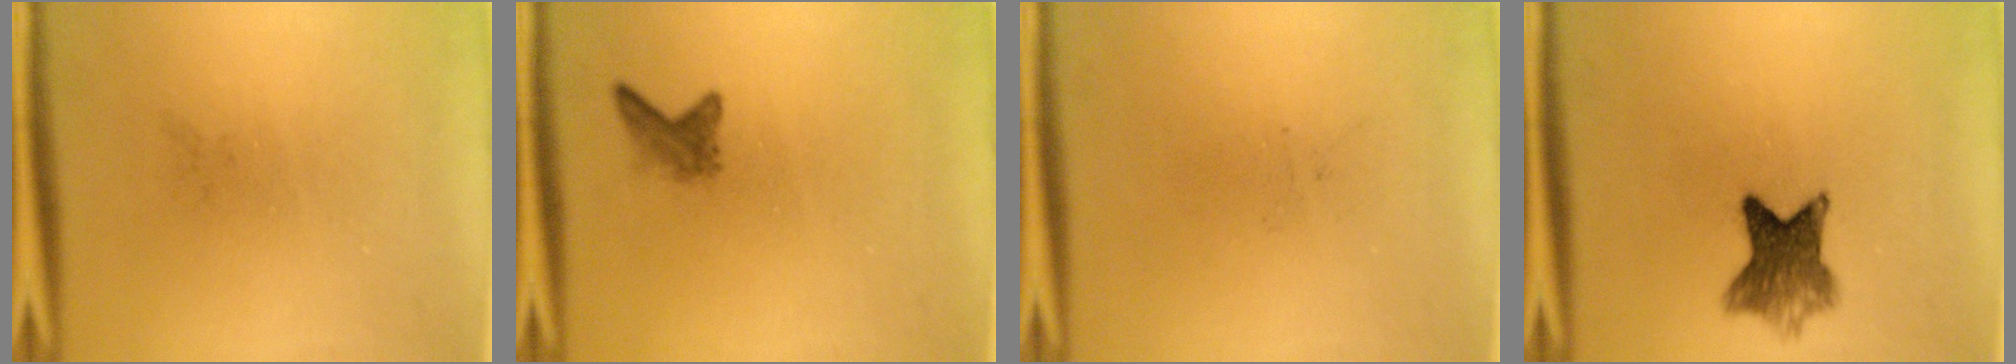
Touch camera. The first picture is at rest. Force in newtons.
{"total": 1.7}
{"total": 0.0}
{"total": 6.9}